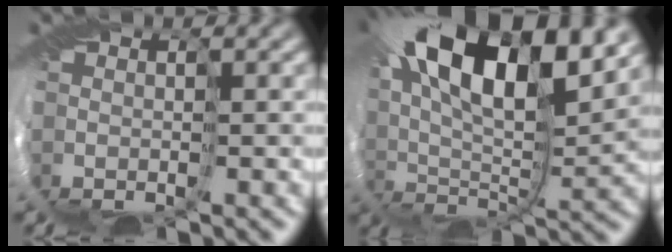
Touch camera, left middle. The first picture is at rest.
{"total": 15.9, "force": [7.9, 5.8, 12.5], "torque": [-0.240, 0.053, 0.114]}